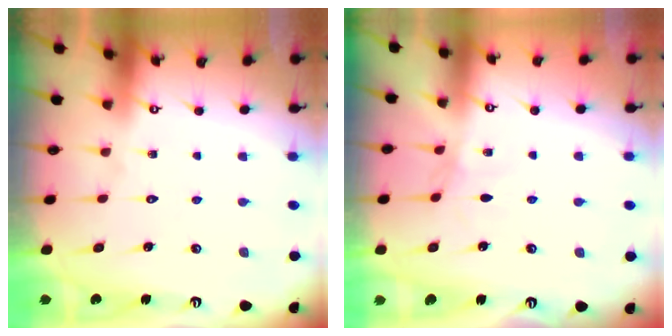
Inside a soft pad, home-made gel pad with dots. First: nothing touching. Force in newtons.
{"total": 0.6, "press": 0.6, "slide": 0.3}